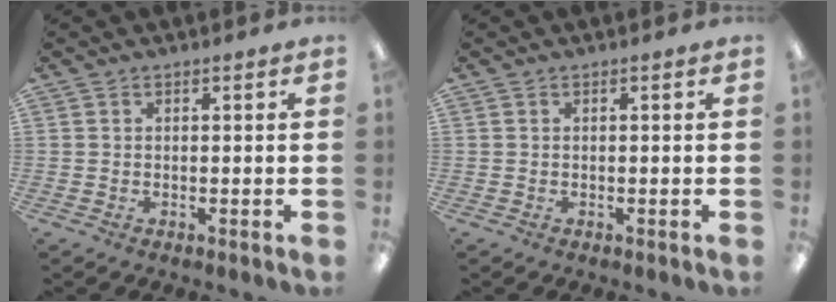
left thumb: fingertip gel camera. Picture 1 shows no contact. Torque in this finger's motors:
{"motor_torque": [-0.01, -0.01, 0.07, -0.07, 0.00]}